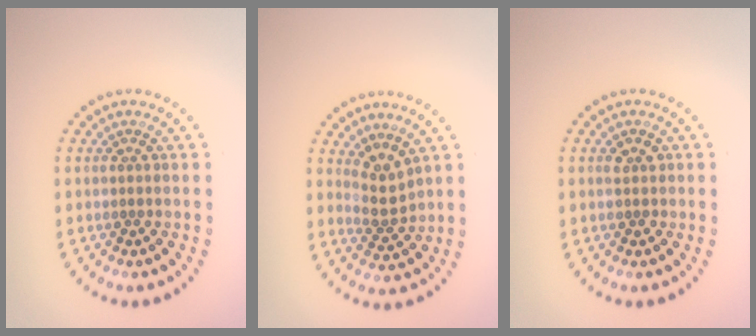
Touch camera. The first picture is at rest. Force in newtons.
{"total": 2.5, "press": 1.8, "slide": 1.7}
{"total": 1.4, "press": 1.3, "slide": 0.3}